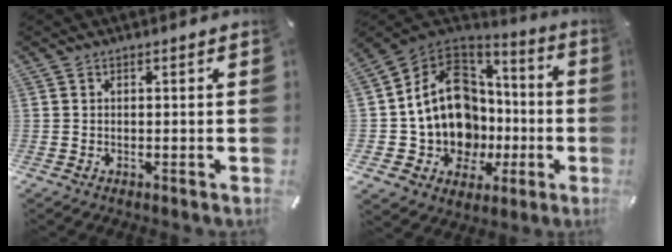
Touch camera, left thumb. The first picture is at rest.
{"total": 17.0, "force": [-1.1, 14.8, 8.2], "torque": [-0.187, -0.021, -0.004]}